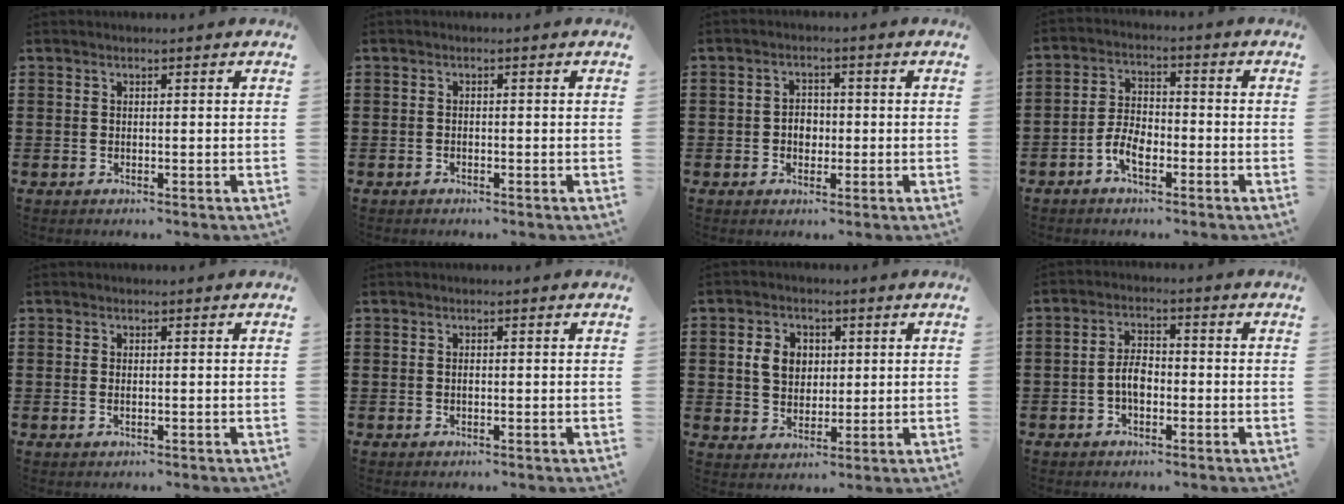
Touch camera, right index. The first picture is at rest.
{"total": 0.6, "force": [-0.5, 0.3, 0.1], "torque": [-0.003, 0.001, -0.011]}
{"total": 2.7, "force": [-0.5, 2.1, 1.6], "torque": [-0.026, 0.004, -0.013]}
{"total": 5.0, "force": [-2.6, 2.6, 3.5], "torque": [-0.090, 0.002, -0.056]}
{"total": 0.7, "force": [-0.1, 0.3, 0.6], "torque": [-0.014, 0.000, -0.001]}
{"total": 0.5, "force": [-0.1, 0.3, 0.4], "torque": [-0.011, -0.001, -0.002]}
{"total": 5.2, "force": [1.0, 4.2, 2.9], "torque": [-0.079, 0.011, 0.013]}
{"total": 4.2, "force": [-1.2, 2.3, 3.3], "torque": [-0.075, 0.003, -0.026]}